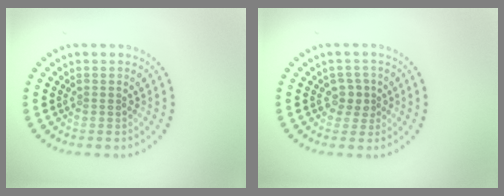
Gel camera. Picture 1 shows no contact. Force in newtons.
{"total": 1.8, "press": 1.5, "slide": 0.9}